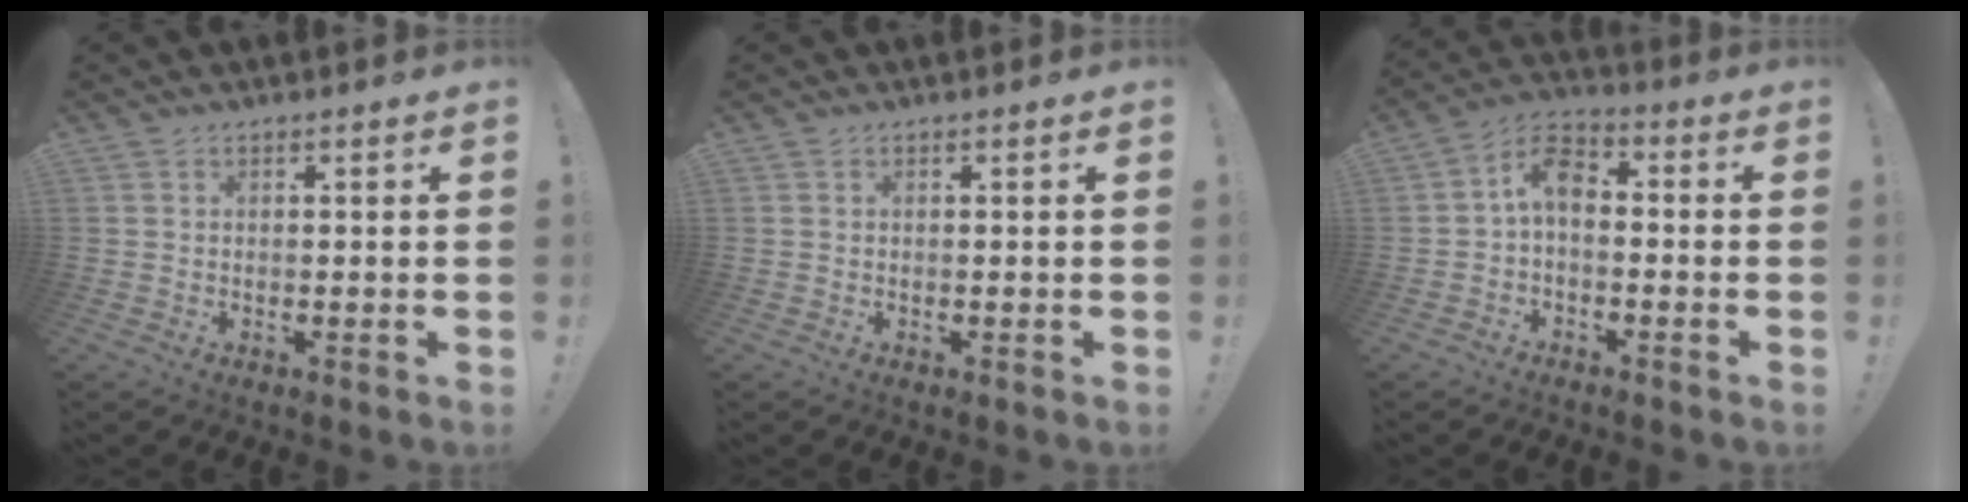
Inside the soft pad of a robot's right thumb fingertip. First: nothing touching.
{"total": 0.0}
{"total": 7.3, "force": [-0.2, 4.3, 6.0], "torque": [-0.117, 0.005, -0.003]}